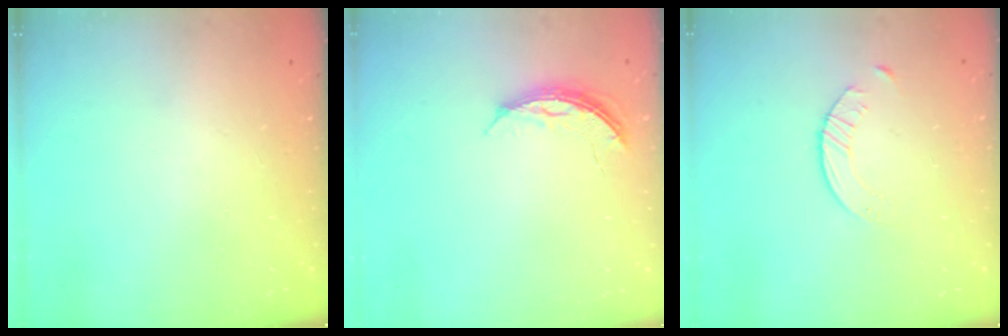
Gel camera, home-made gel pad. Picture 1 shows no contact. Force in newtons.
{"total": 5.8, "press": 5.7, "slide": 0.5}
{"total": 2.1, "press": 2.0, "slide": 0.3}